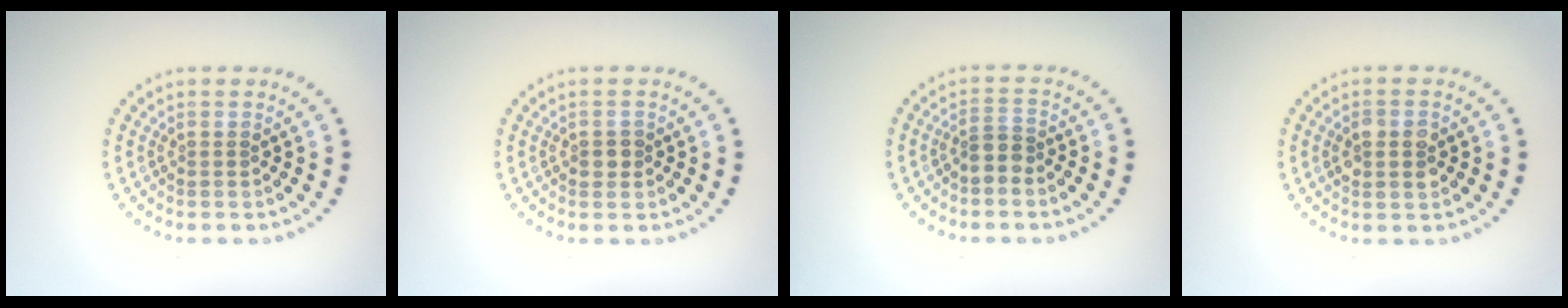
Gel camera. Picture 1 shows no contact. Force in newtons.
{"total": 1.2, "press": 1.2, "slide": 0.3}
{"total": 2.1, "press": 1.7, "slide": 1.2}
{"total": 2.8, "press": 2.8, "slide": 0.3}